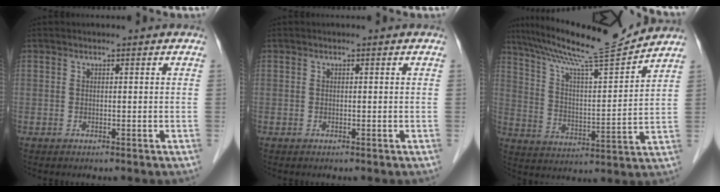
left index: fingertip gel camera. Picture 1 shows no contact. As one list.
[{"total": 0.0}, {"total": 15.8, "force": [14.4, -1.0, 6.4], "torque": [-0.117, -0.010, 0.234]}]